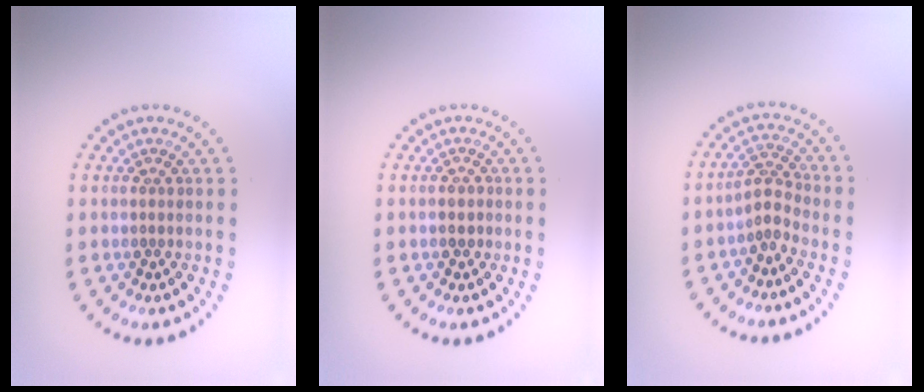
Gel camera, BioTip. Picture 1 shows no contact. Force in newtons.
{"total": 1.3, "press": 1.2, "slide": 0.3}
{"total": 2.2, "press": 1.6, "slide": 1.6}